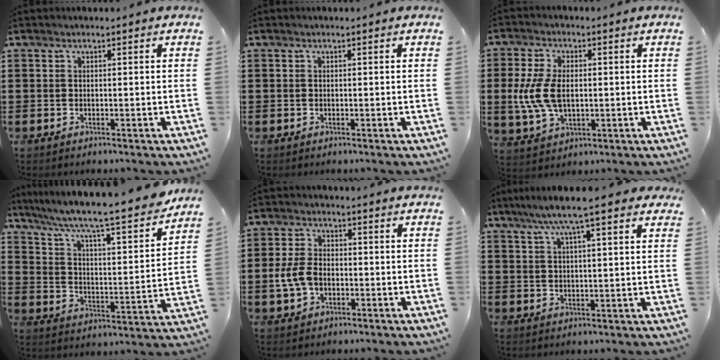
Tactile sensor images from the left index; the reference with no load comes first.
{"total": 0.0}
{"total": 8.5, "force": [-0.1, 5.0, 6.9], "torque": [-0.169, 0.002, -0.009]}
{"total": 7.4, "force": [6.2, 0.3, 4.1], "torque": [-0.098, -0.053, 0.093]}
{"total": 5.5, "force": [-1.1, 3.6, 4.0], "torque": [-0.102, -0.001, -0.025]}
{"total": 7.3, "force": [5.4, 1.3, 4.8], "torque": [-0.100, -0.004, 0.093]}